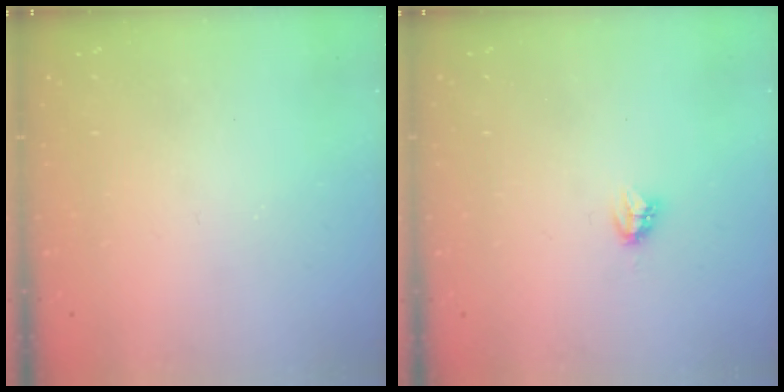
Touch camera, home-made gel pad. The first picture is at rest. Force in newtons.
{"total": 2.8, "press": 2.7, "slide": 0.4}